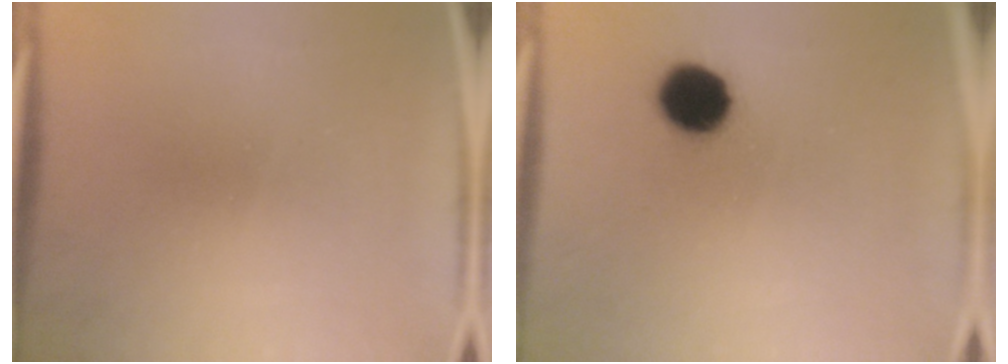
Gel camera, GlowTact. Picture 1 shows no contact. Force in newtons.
{"total": 8.9}